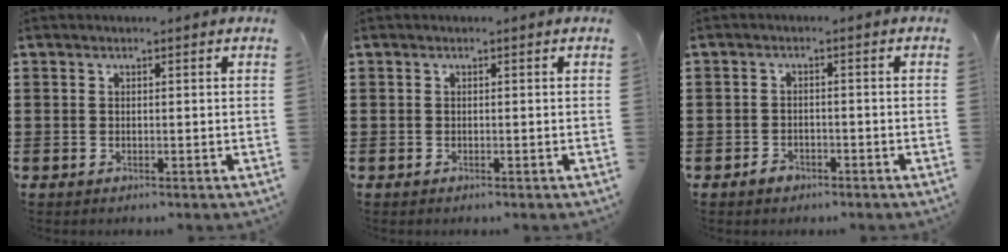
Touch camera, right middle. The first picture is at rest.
{"total": 0.0}
{"total": 1.7, "force": [-1.4, 0.8, 0.5], "torque": [-0.013, 0.000, -0.030]}